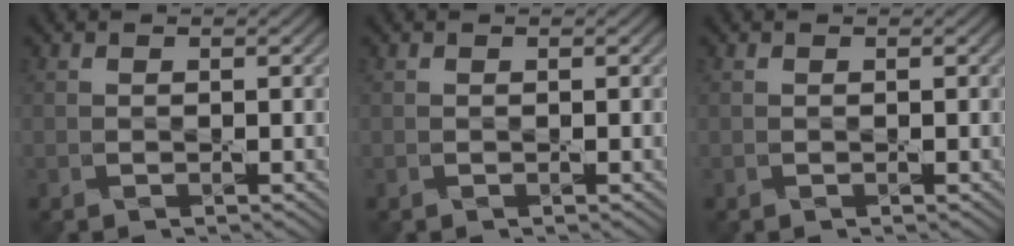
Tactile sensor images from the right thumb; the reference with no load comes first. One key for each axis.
{"total": 0.0}
{"total": 0.0}